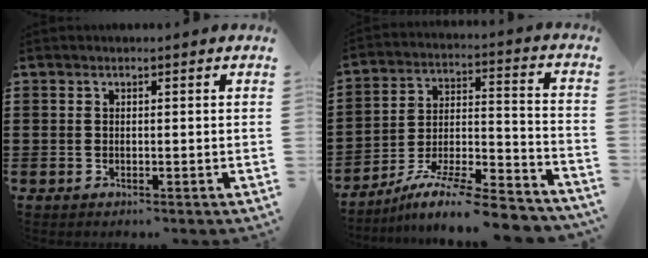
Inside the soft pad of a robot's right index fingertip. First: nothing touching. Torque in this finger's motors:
{"motor_torque": [1.08, 1.06, 0.31, 0.04]}